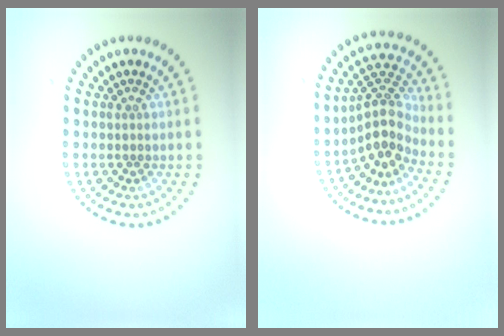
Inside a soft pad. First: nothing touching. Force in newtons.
{"total": 3.9, "press": 2.9, "slide": 2.6}